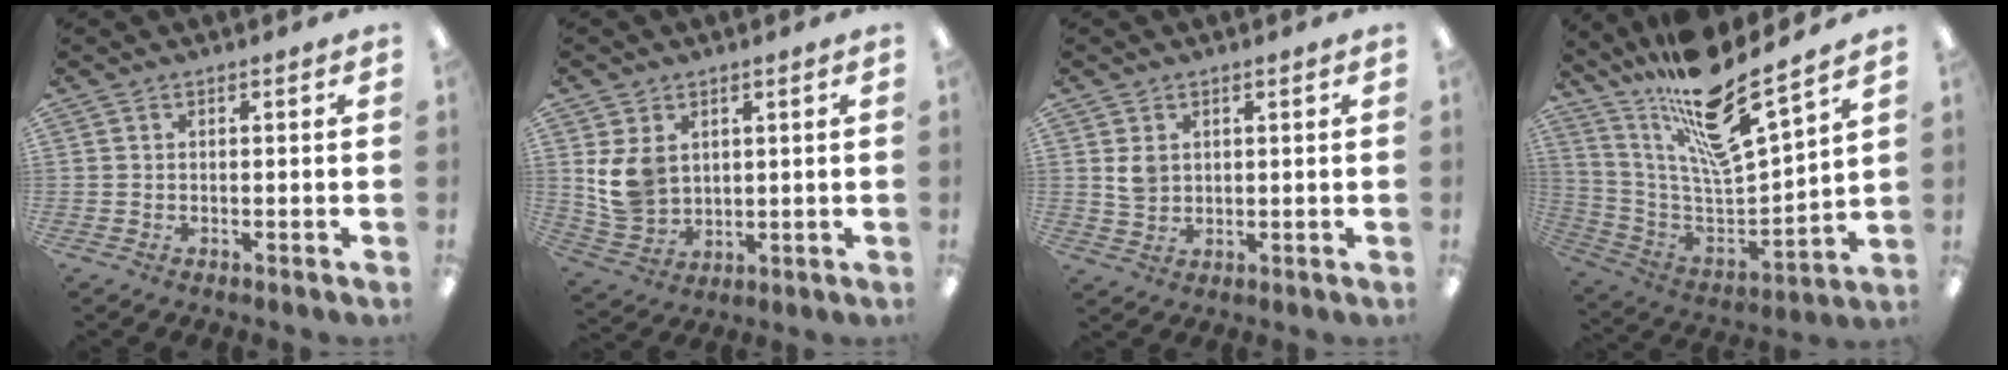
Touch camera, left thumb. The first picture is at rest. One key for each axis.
{"total": 8.7, "fx": 2.8, "fy": 6.8, "fz": 4.6, "tx": -0.102, "ty": -0.002, "tz": 0.055}
{"total": 3.8, "fx": 1.4, "fy": 3.0, "fz": 1.9, "tx": -0.033, "ty": 0.000, "tz": 0.026}
{"total": 19.0, "fx": 15.0, "fy": 2.7, "fz": 11.2, "tx": -0.201, "ty": -0.115, "tz": 0.246}